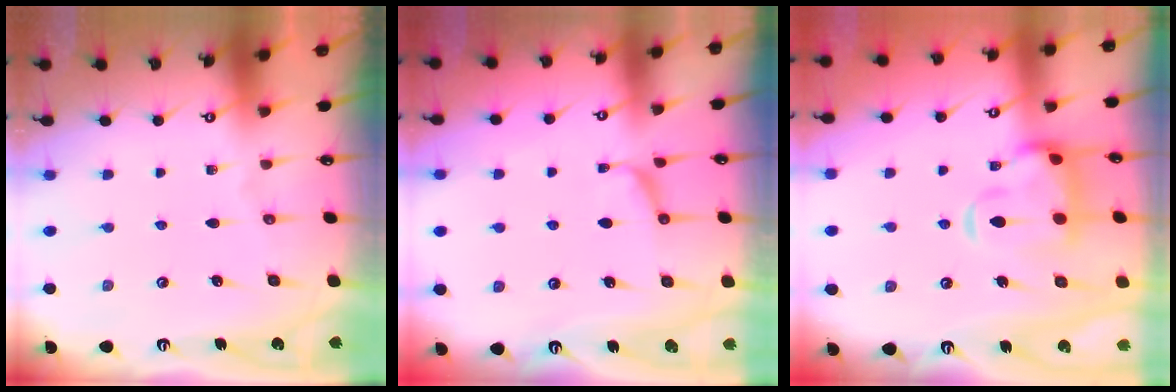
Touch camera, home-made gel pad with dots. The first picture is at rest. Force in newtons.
{"total": 1.3, "press": 1.1, "slide": 0.7}
{"total": 7.0, "press": 6.8, "slide": 1.7}